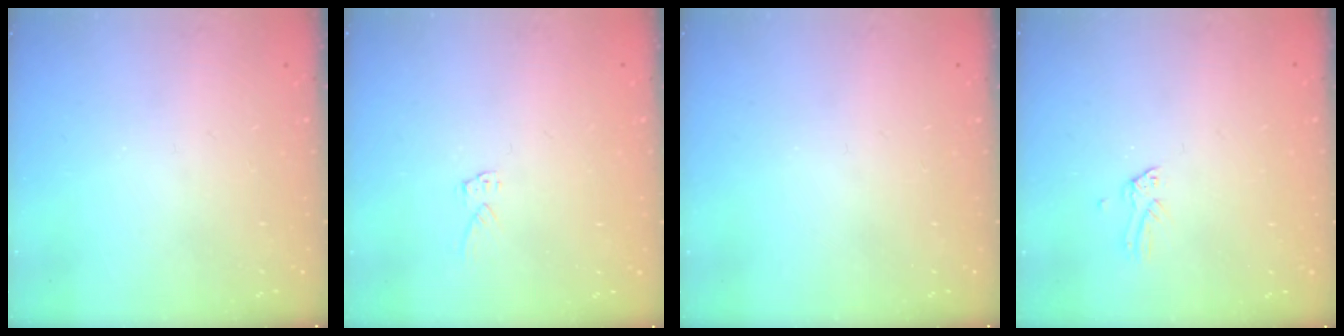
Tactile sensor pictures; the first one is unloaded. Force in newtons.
{"total": 4.9, "press": 4.9, "slide": 0.2}
{"total": 0.0}
{"total": 0.0}